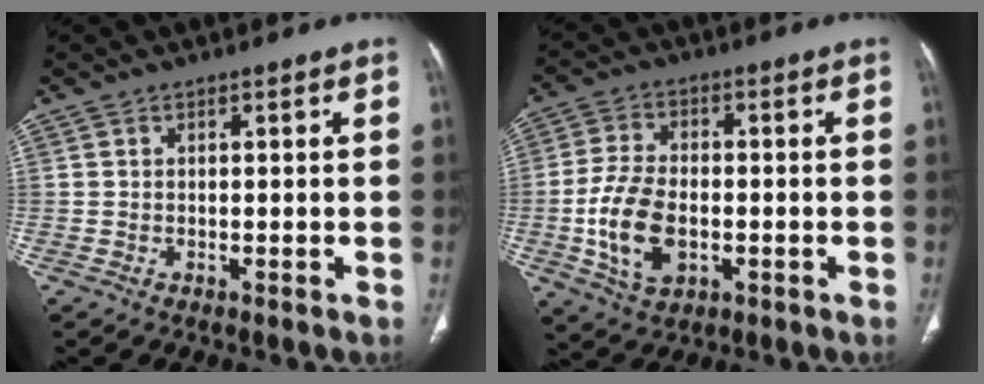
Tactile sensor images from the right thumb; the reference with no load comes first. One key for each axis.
{"total": 11.5, "fx": -2.4, "fy": 7.0, "fz": 8.8, "tx": -0.169, "ty": 0.006, "tz": -0.039}